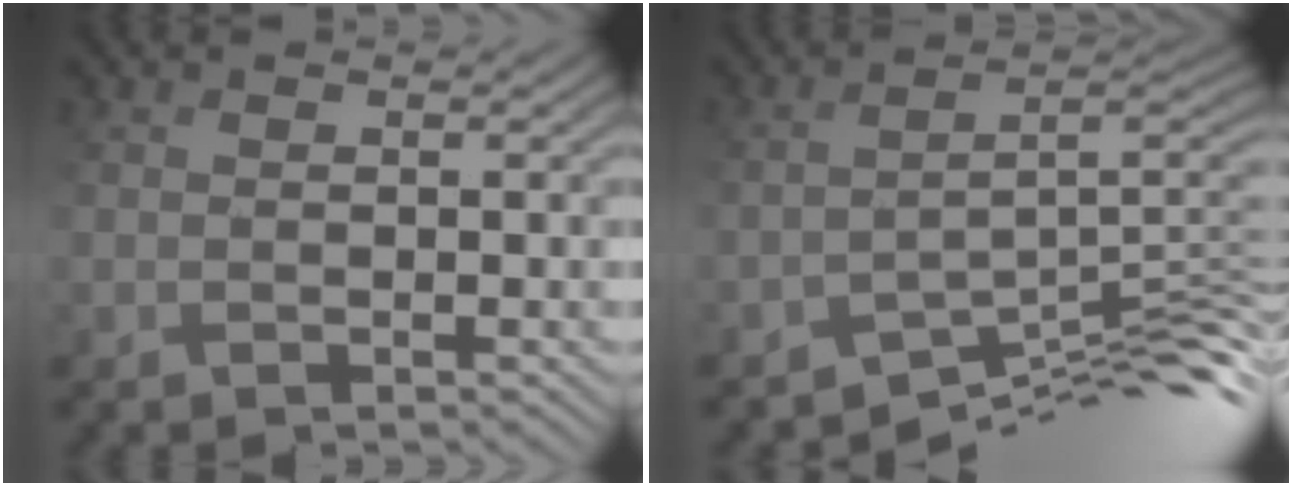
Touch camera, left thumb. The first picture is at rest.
{"total": 8.9, "force": [-6.3, 2.2, 5.9], "torque": [-0.078, -0.004, -0.104]}